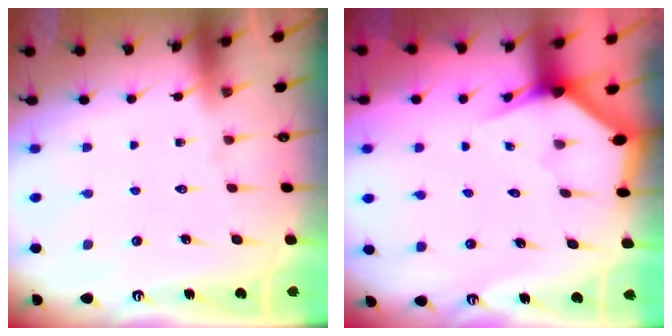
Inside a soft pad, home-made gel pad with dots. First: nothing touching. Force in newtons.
{"total": 2.8, "press": 2.8, "slide": 0.2}